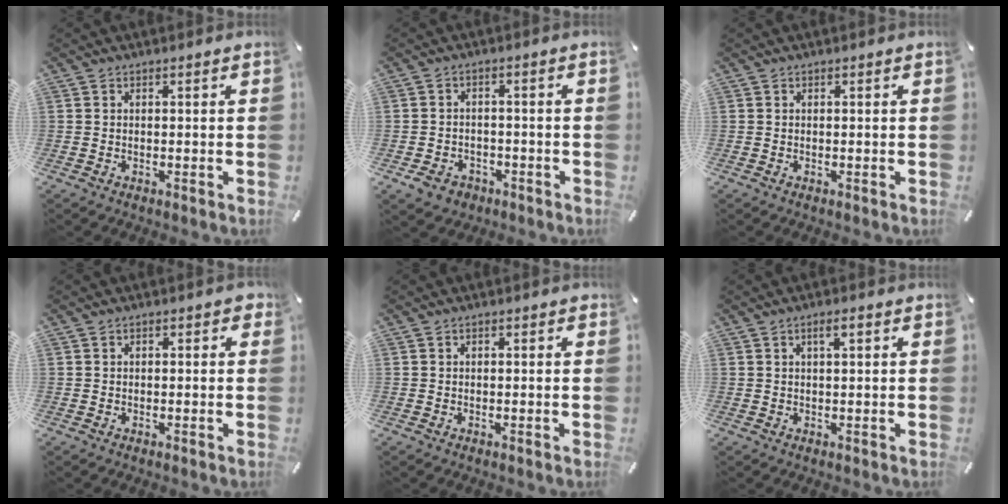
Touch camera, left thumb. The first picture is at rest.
{"total": 4.7, "force": [-2.5, 3.7, 1.5], "torque": [-0.036, 0.010, -0.048]}
{"total": 0.0}
{"total": 1.5, "force": [0.2, 1.0, 1.1], "torque": [-0.012, 0.003, 0.000]}
{"total": 0.7, "force": [0.1, 0.5, 0.4], "torque": [-0.007, 0.005, 0.000]}
{"total": 2.7, "force": [1.0, 0.8, 2.4], "torque": [-0.041, 0.002, 0.014]}